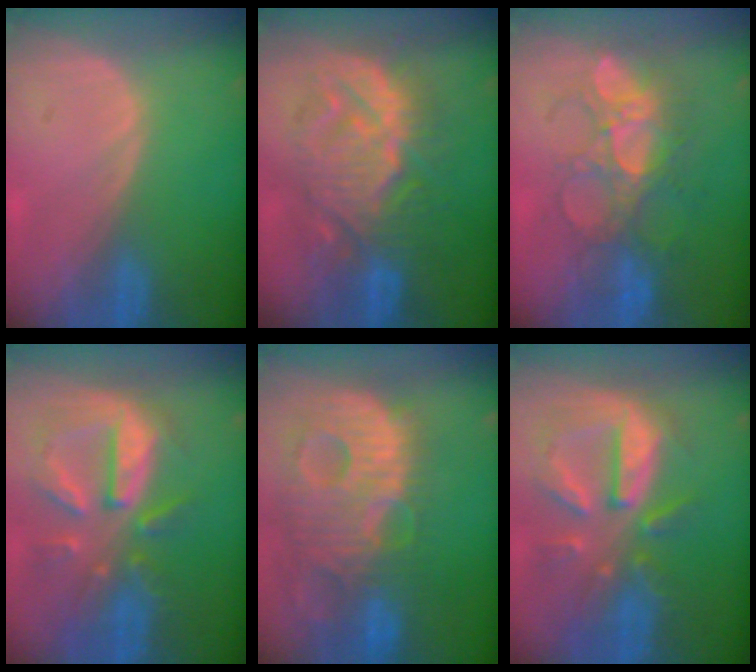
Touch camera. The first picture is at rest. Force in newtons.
{"total": 10.6, "press": 10.6, "slide": 0.7}
{"total": 8.7, "press": 8.4, "slide": 2.4}
{"total": 10.8, "press": 9.5, "slide": 5.2}
{"total": 14.0, "press": 12.0, "slide": 7.1}
{"total": 10.8, "press": 9.5, "slide": 5.2}